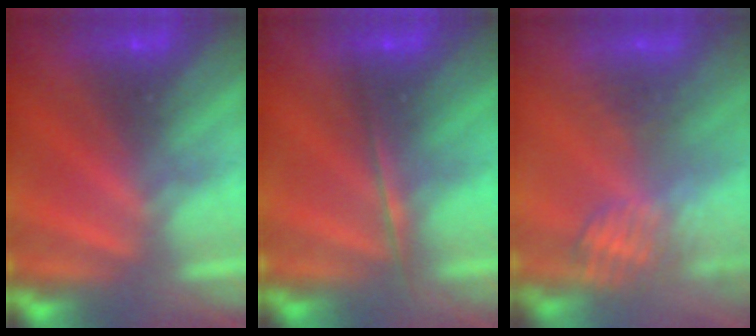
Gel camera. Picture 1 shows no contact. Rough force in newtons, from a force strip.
{"total": 1.7}
{"total": 2.5}